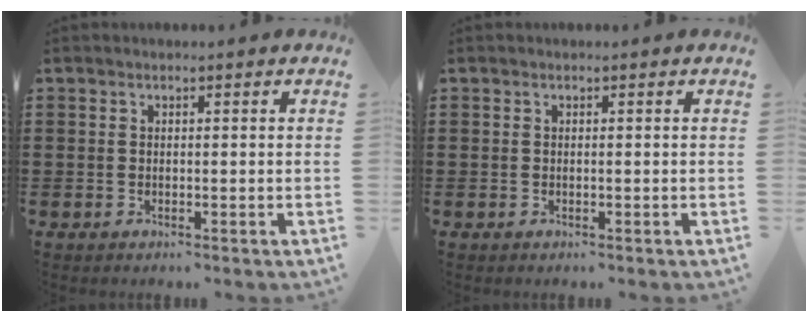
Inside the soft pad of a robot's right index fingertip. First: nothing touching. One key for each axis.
{"total": 0.0}